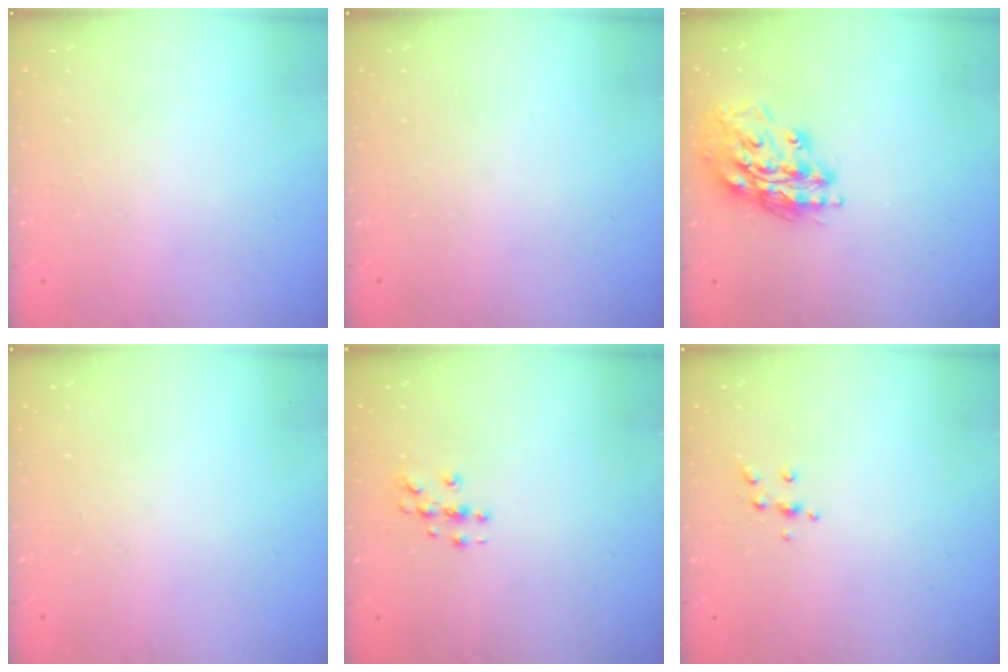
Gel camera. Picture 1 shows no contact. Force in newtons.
{"total": 0.0}
{"total": 15.9, "press": 15.7, "slide": 2.2}
{"total": 0.0}
{"total": 3.9, "press": 3.9, "slide": 0.5}
{"total": 5.0, "press": 4.8, "slide": 1.0}